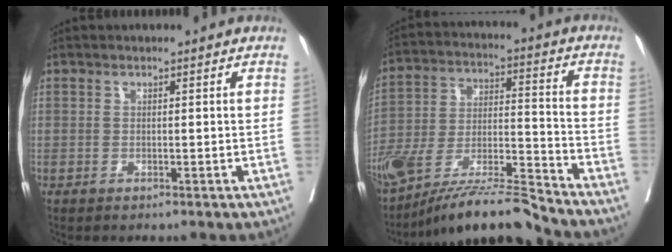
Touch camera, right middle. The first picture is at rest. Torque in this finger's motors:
{"motor_torque": [1.05, -1.09, 0.45, 0.16]}